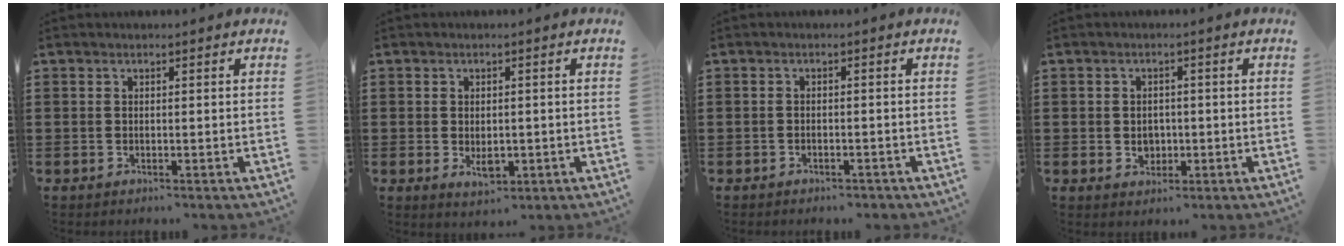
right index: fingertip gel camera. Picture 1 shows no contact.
{"total": 2.9, "force": [-0.5, 1.6, 2.4], "torque": [-0.036, -0.006, -0.009]}
{"total": 1.3, "force": [-1.3, 0.2, 0.2], "torque": [-0.008, -0.002, -0.026]}
{"total": 2.3, "force": [-0.3, 2.0, 1.1], "torque": [-0.029, 0.003, -0.008]}